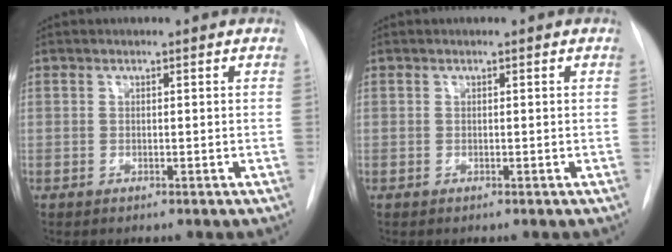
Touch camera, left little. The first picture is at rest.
{"total": 0.0}